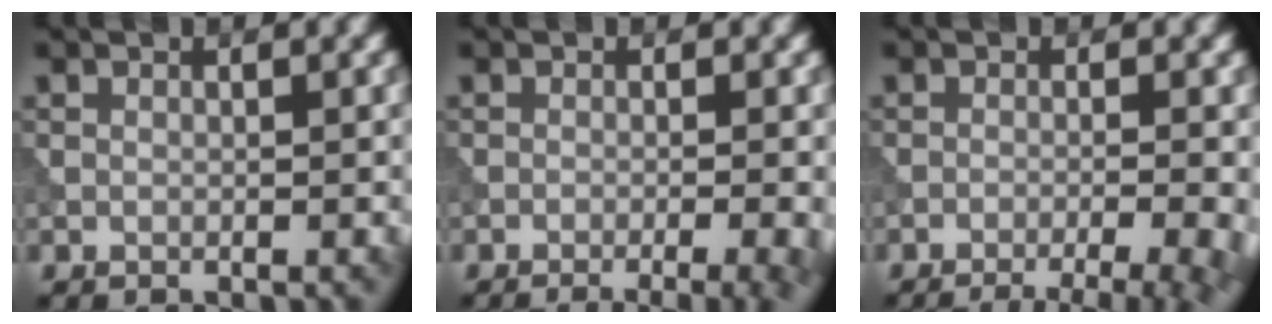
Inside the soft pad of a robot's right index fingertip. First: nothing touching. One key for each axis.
{"total": 7.4, "fx": -4.2, "fy": 2.8, "fz": 5.3, "tx": -0.036, "ty": -0.005, "tz": -0.038}
{"total": 9.4, "fx": -6.5, "fy": 3.2, "fz": 5.9, "tx": -0.050, "ty": -0.005, "tz": -0.061}